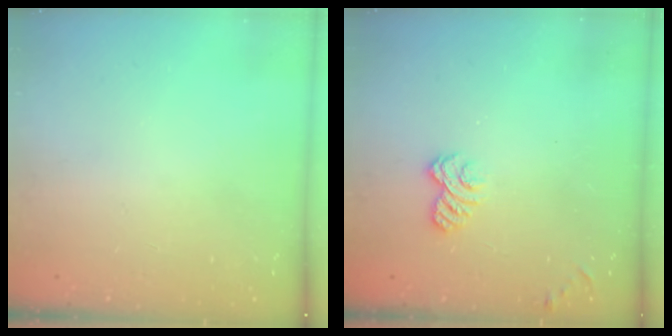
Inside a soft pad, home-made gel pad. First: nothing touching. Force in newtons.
{"total": 3.4, "press": 3.2, "slide": 1.1}